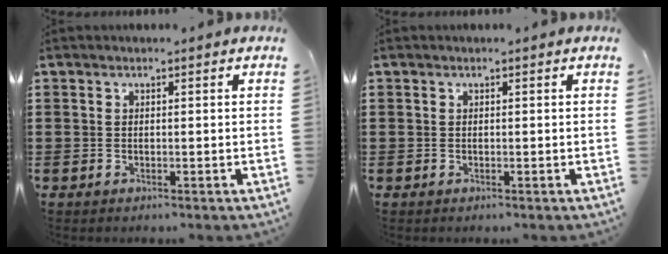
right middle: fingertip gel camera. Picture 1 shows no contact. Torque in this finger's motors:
{"motor_torque": [0.00, 0.00, 0.00, 0.00]}